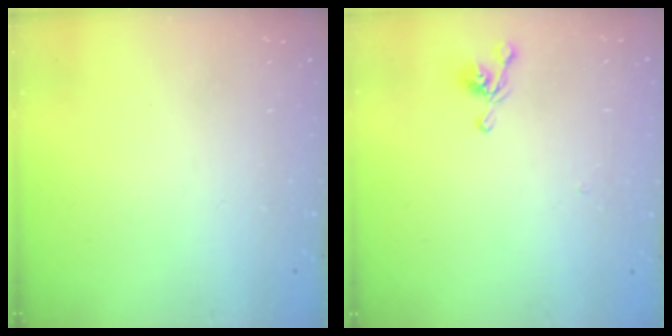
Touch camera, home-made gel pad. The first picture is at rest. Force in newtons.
{"total": 4.5, "press": 4.5, "slide": 0.6}